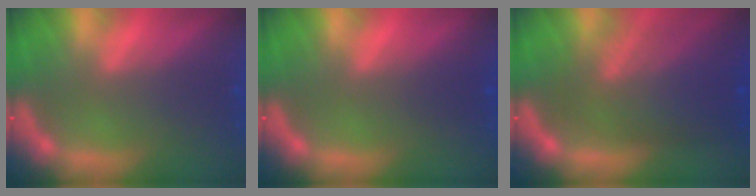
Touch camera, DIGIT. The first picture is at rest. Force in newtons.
{"total": 1.0}
{"total": 8.6}